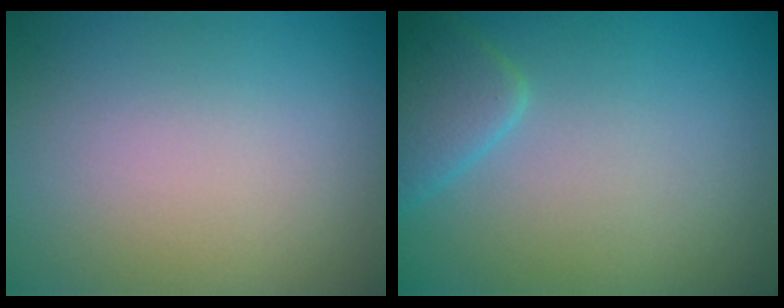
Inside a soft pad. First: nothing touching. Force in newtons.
{"total": 2.7, "press": 2.7, "slide": 0.2}